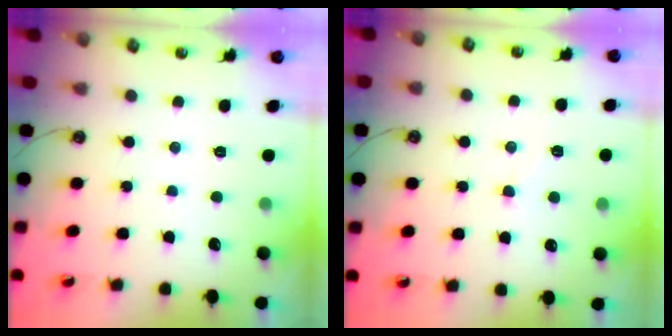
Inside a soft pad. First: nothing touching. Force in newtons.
{"total": 0.9, "press": 0.6, "slide": 0.7}